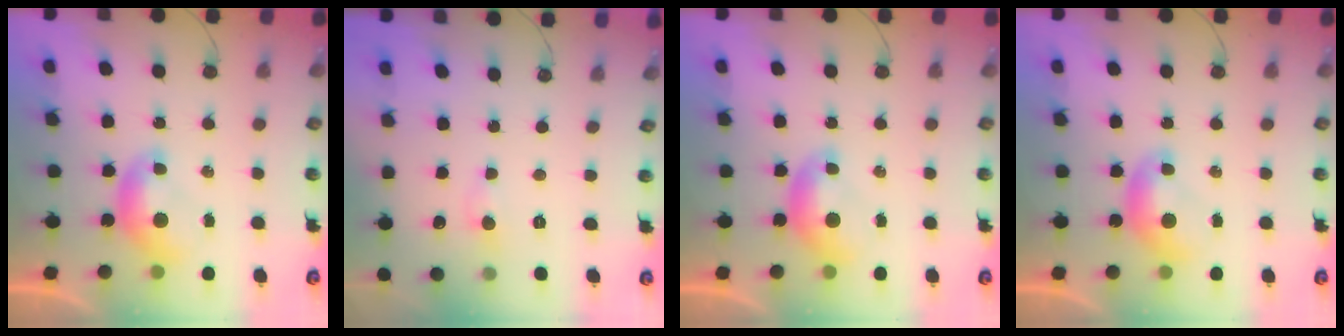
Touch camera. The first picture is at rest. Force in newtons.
{"total": 0.7, "press": 0.5, "slide": 0.6}
{"total": 0.0}
{"total": 0.0}